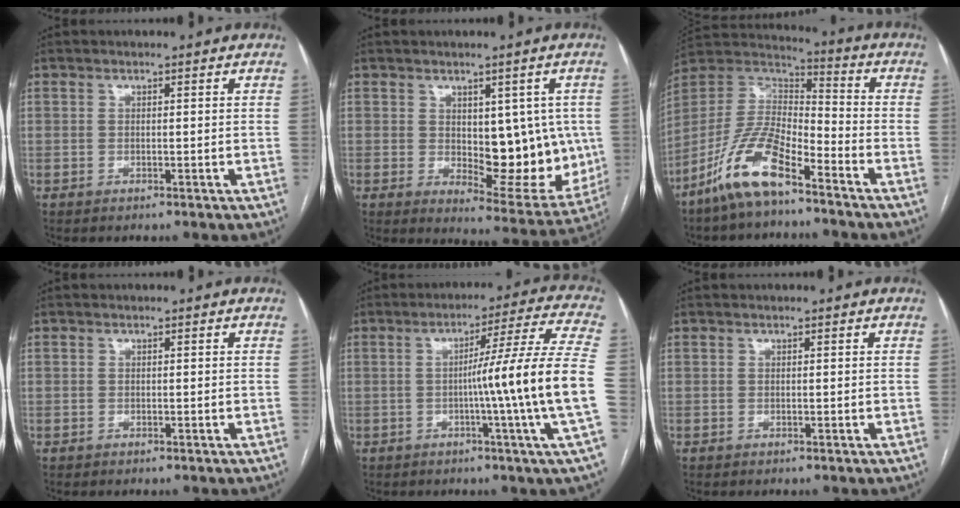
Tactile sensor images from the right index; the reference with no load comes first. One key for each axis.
{"total": 12.7, "fx": 0.3, "fy": 6.0, "fz": 11.2, "tx": -0.120, "ty": -0.002, "tz": 0.025}
{"total": 13.1, "fx": -8.8, "fy": 3.6, "fz": 9.1, "tx": -0.195, "ty": 0.010, "tz": -0.171}
{"total": 0.6, "fx": -0.2, "fy": 0.5, "fz": 0.0, "tx": 0.002, "ty": 0.006, "tz": -0.006}
{"total": 15.3, "fx": -2.3, "fy": -3.1, "fz": 14.8, "tx": -0.210, "ty": -0.005, "tz": -0.042}
{"total": 0.0}